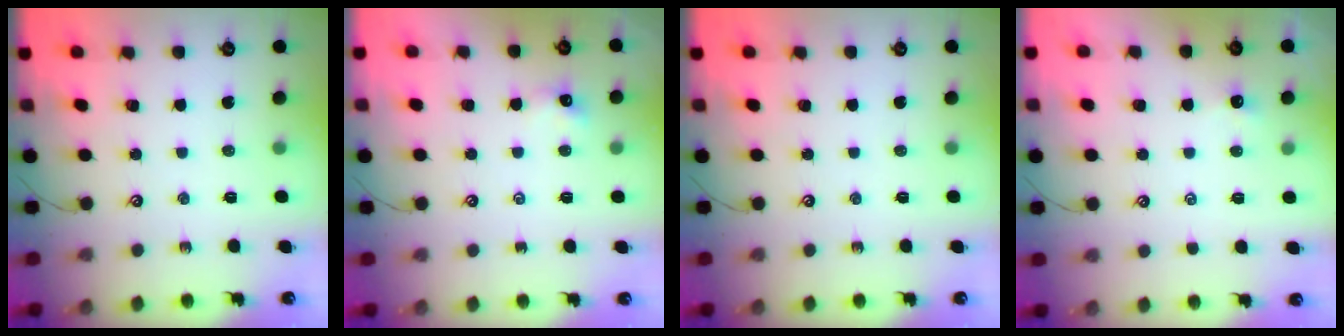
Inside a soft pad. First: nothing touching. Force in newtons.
{"total": 1.7, "press": 1.7, "slide": 0.4}
{"total": 0.0}
{"total": 1.0, "press": 0.9, "slide": 0.4}